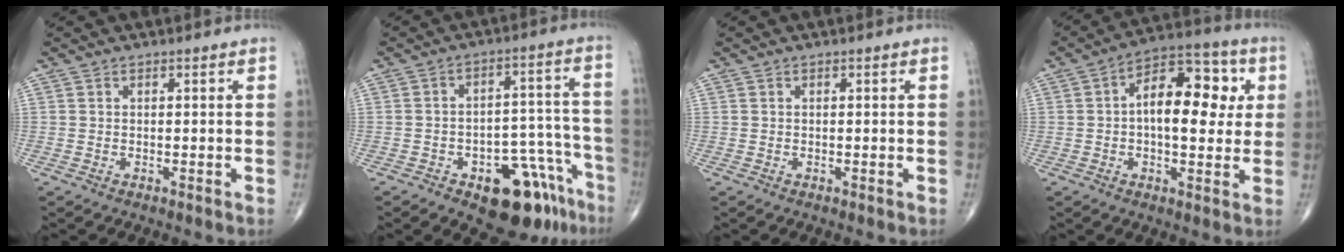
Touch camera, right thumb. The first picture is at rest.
{"total": 14.6, "force": [-8.6, 7.2, 9.3], "torque": [-0.075, 0.079, -0.113]}
{"total": 0.0}
{"total": 15.1, "force": [2.1, 7.9, 12.7], "torque": [-0.162, 0.022, 0.023]}